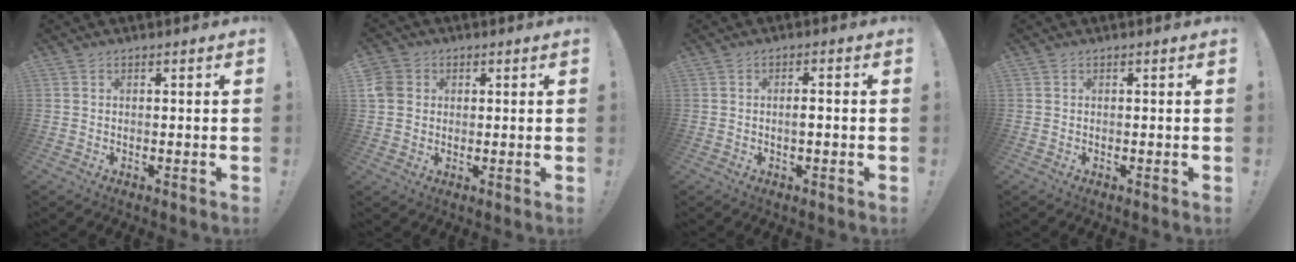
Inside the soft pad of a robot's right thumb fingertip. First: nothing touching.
{"total": 6.0, "force": [1.4, 5.4, 2.3], "torque": [-0.042, 0.007, 0.029]}
{"total": 2.1, "force": [-0.8, 0.3, 2.0], "torque": [-0.029, 0.002, -0.016]}
{"total": 0.0}